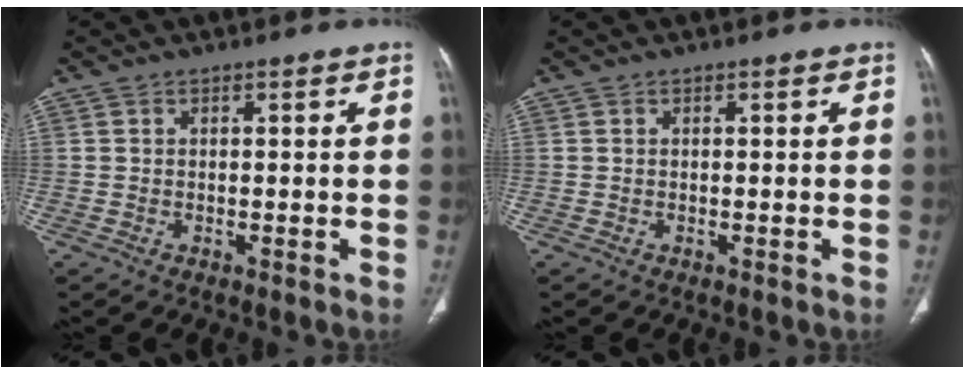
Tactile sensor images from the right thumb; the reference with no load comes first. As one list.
[{"total": 0.0}]